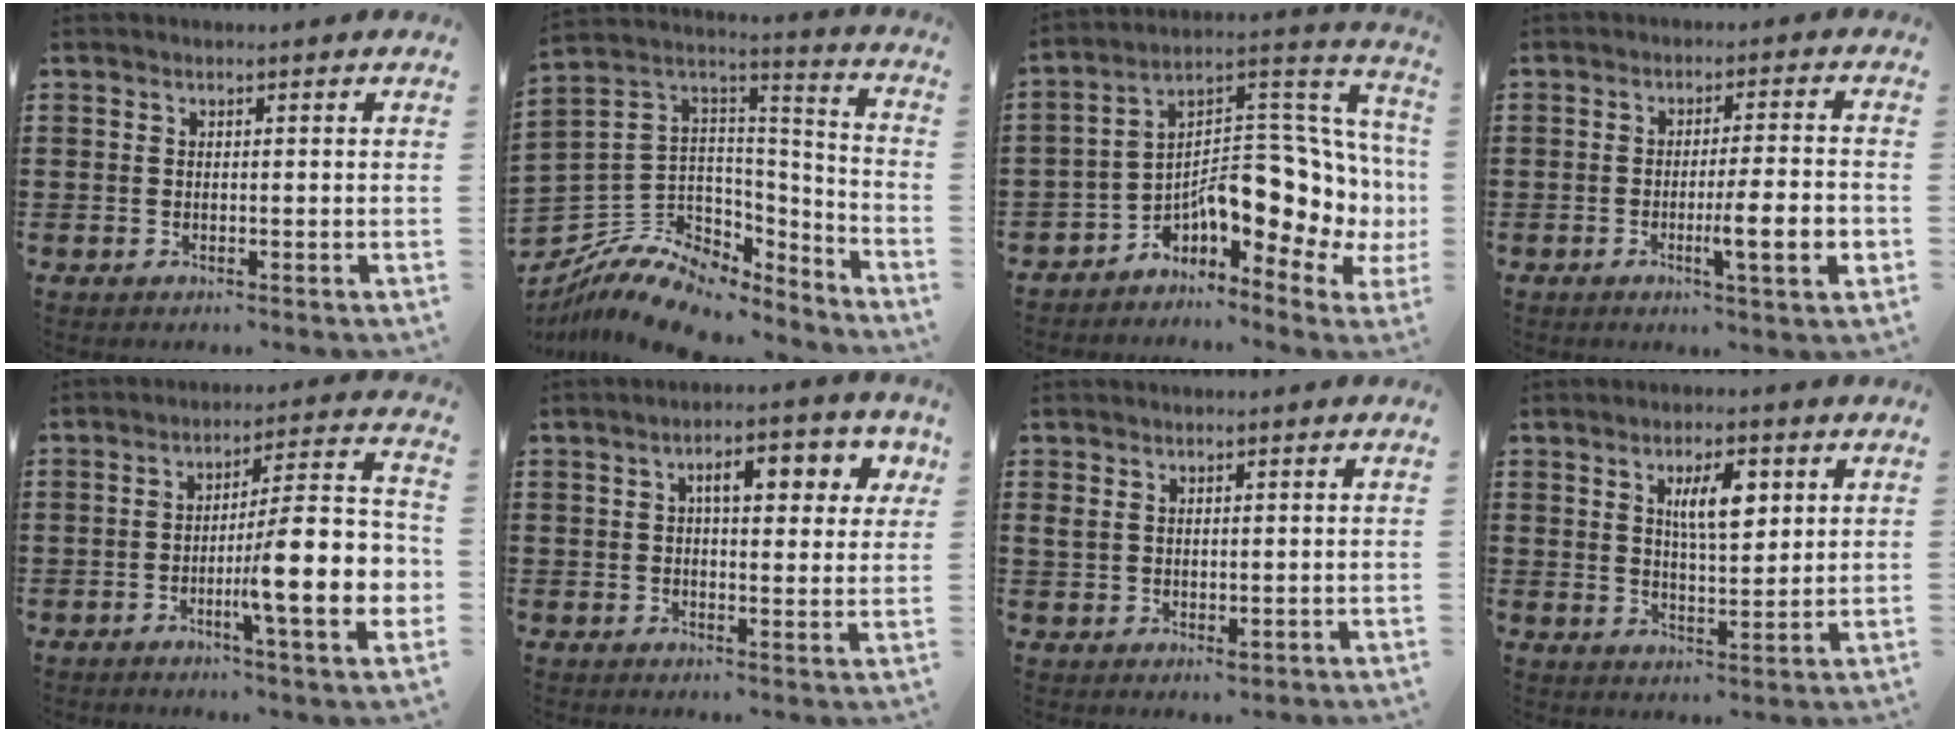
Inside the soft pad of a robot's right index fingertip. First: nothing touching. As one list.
[{"total": 9.8, "force": [-7.0, 5.7, 3.6], "torque": [-0.092, 0.005, -0.133]}, {"total": 10.1, "force": [-1.9, 5.6, 8.2], "torque": [-0.101, -0.046, -0.045]}, {"total": 7.6, "force": [-2.1, 0.6, 7.2], "torque": [-0.114, -0.007, -0.034]}, {"total": 12.9, "force": [-3.2, 2.0, 12.4], "torque": [-0.190, -0.023, -0.061]}, {"total": 6.2, "force": [2.2, 2.3, 5.3], "torque": [-0.088, 0.003, 0.028]}, {"total": 2.1, "force": [1.0, 1.3, 1.3], "torque": [-0.030, 0.003, 0.019]}, {"total": 6.2, "force": [2.3, 2.2, 5.3], "torque": [-0.094, 0.002, 0.035]}]